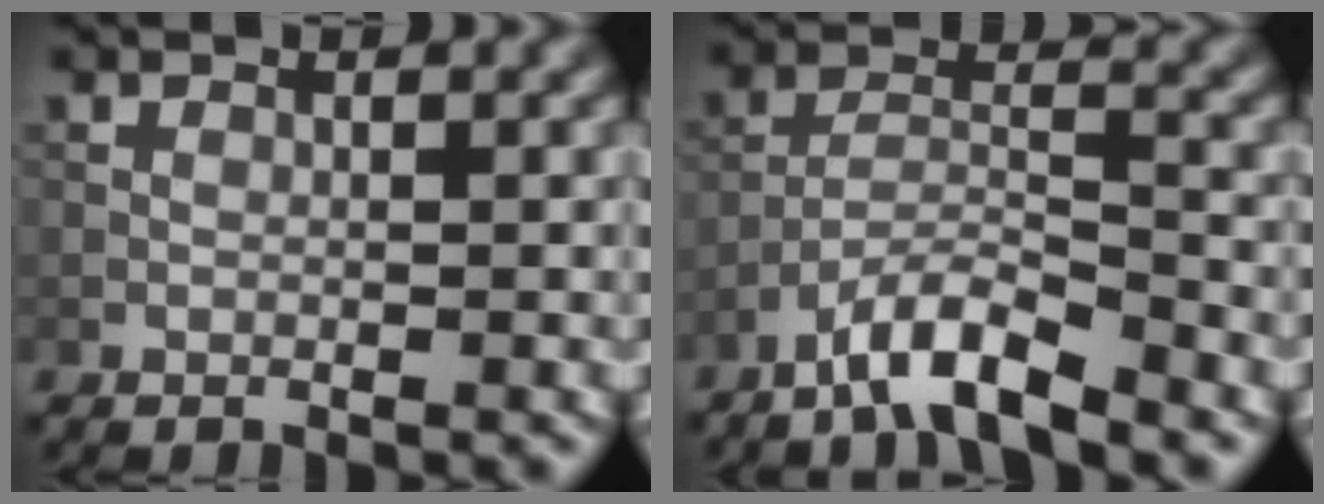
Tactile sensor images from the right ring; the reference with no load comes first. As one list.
[{"total": 4.9, "force": [-3.9, 0.7, 3.0], "torque": [-0.052, 0.006, -0.079]}]